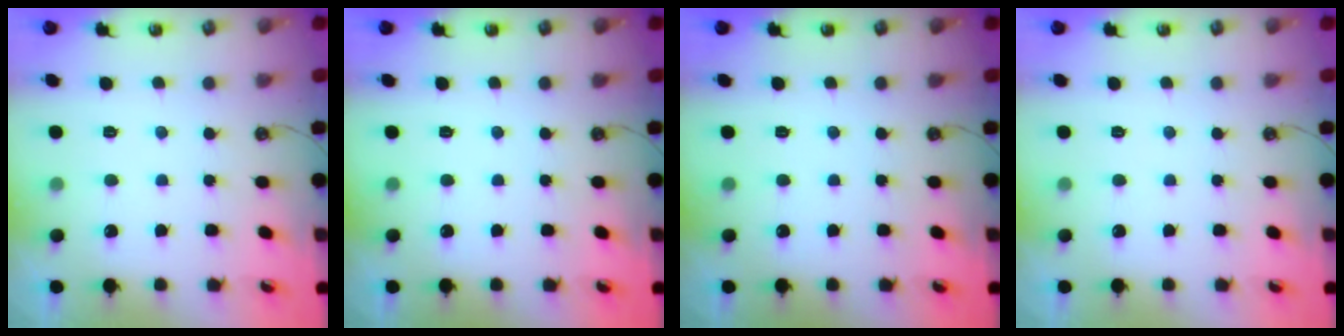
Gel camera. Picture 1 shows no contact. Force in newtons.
{"total": 0.0}
{"total": 0.0}
{"total": 0.0}